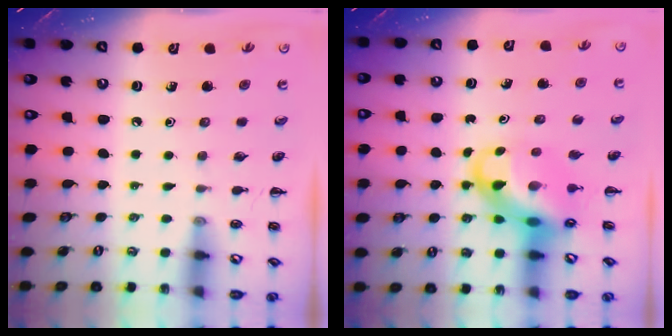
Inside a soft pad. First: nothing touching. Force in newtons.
{"total": 10.0, "press": 9.6, "slide": 2.7}